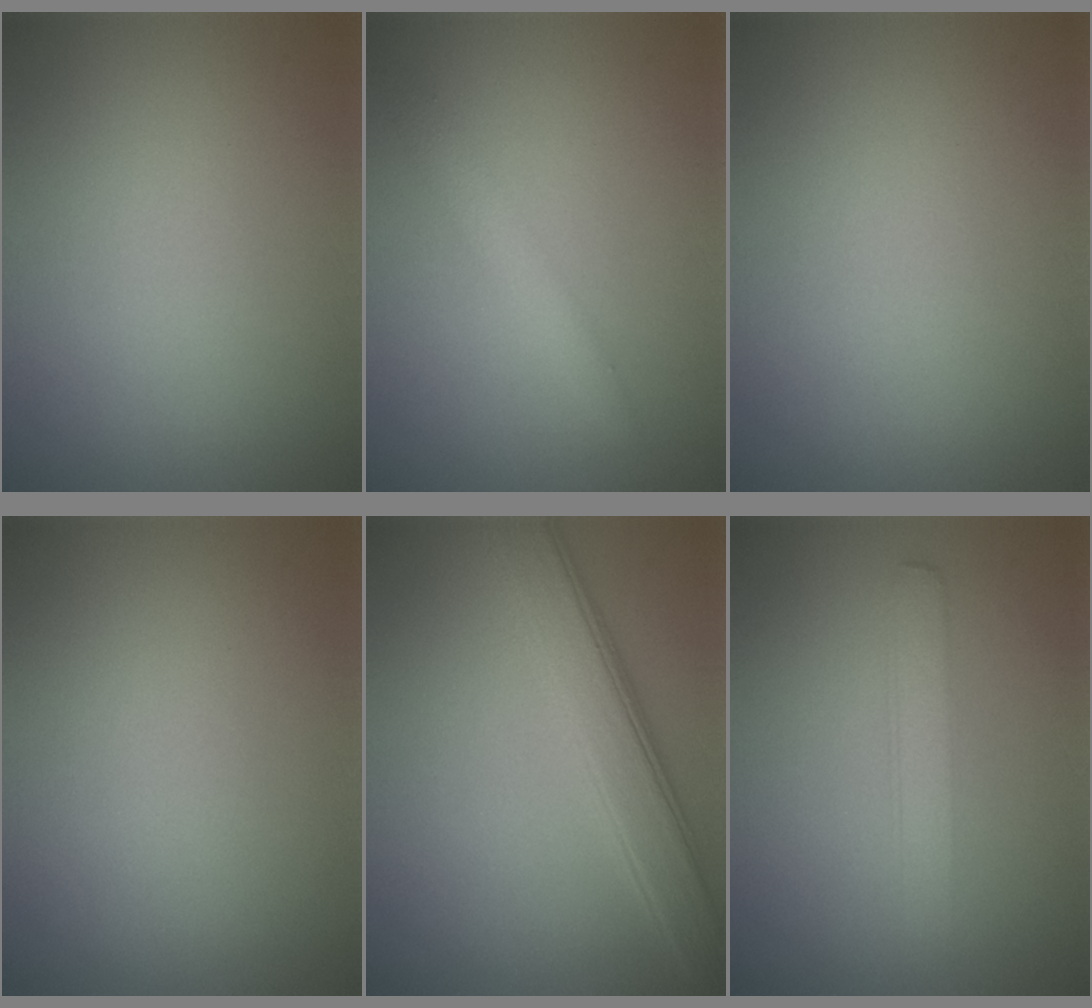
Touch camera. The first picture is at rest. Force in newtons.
{"total": 2.0, "press": 2.0, "slide": 0.2}
{"total": 0.0}
{"total": 0.0}
{"total": 5.5, "press": 5.5, "slide": 0.2}
{"total": 2.1, "press": 2.1, "slide": 0.1}